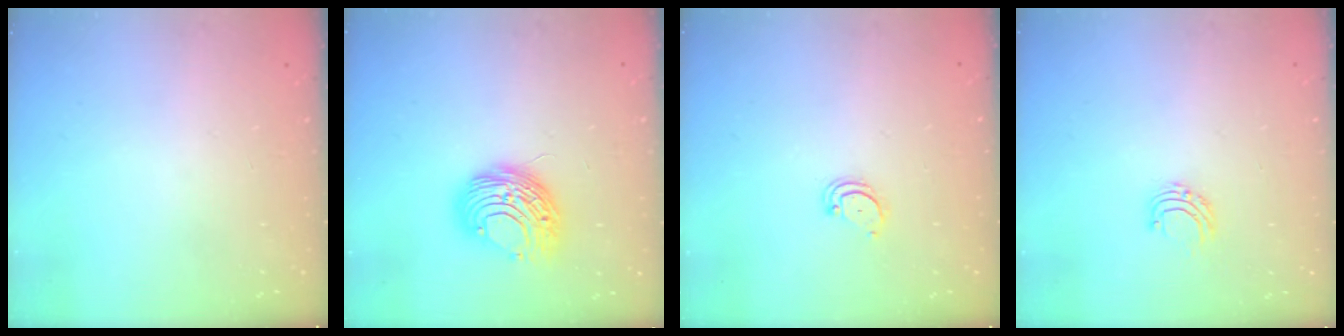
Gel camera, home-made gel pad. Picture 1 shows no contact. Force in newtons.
{"total": 10.1, "press": 10.1, "slide": 0.8}
{"total": 3.8, "press": 3.8, "slide": 0.3}
{"total": 5.2, "press": 5.1, "slide": 0.5}